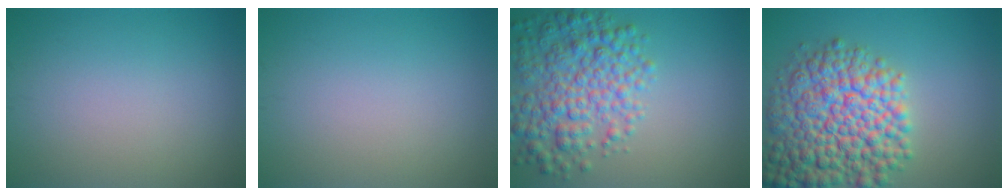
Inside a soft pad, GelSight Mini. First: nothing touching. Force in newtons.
{"total": 0.0}
{"total": 6.7, "press": 6.7, "slide": 0.2}
{"total": 11.7, "press": 11.7, "slide": 0.5}